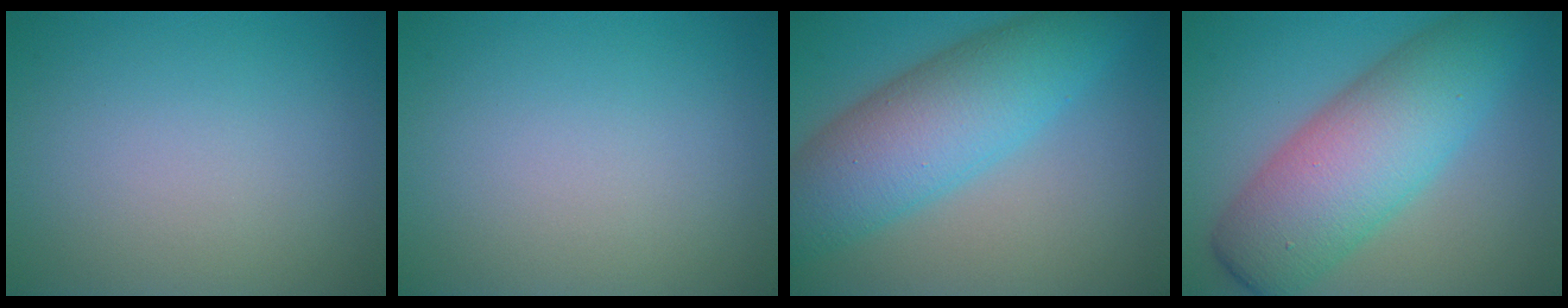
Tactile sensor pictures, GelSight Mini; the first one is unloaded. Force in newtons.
{"total": 0.0}
{"total": 9.0, "press": 9.0, "slide": 0.1}
{"total": 9.5, "press": 9.5, "slide": 0.3}